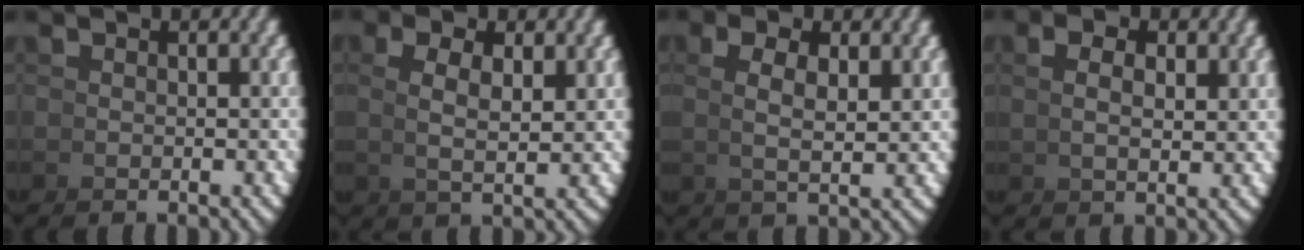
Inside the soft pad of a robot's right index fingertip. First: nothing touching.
{"total": 2.7, "force": [1.5, 0.1, 2.2], "torque": [-0.033, 0.002, 0.034]}
{"total": 3.0, "force": [1.6, 0.1, 2.5], "torque": [-0.041, 0.003, 0.035]}
{"total": 1.8, "force": [1.3, -0.4, 1.2], "torque": [-0.014, 0.001, 0.031]}